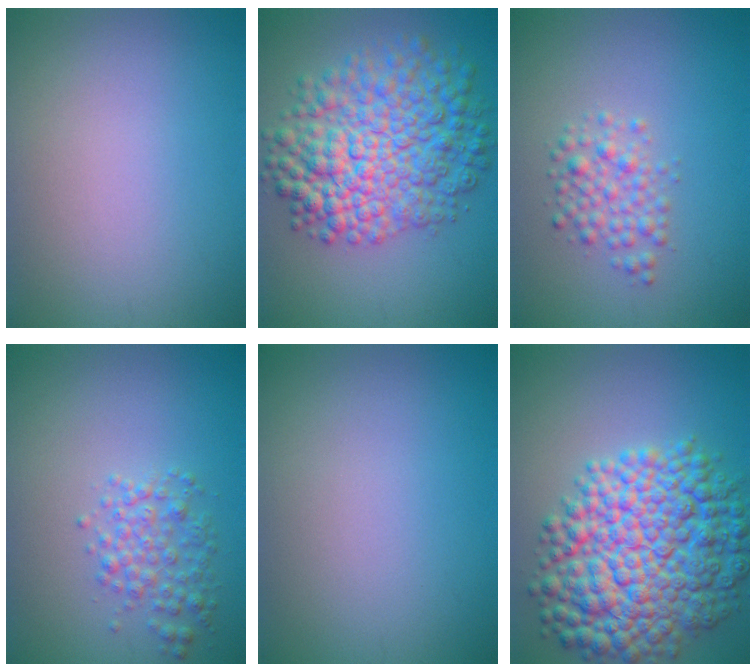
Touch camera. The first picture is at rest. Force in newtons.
{"total": 10.0, "press": 10.0, "slide": 0.3}
{"total": 2.6, "press": 2.6, "slide": 0.1}
{"total": 2.6, "press": 2.6, "slide": 0.0}
{"total": 0.0}
{"total": 12.2, "press": 12.2, "slide": 0.2}